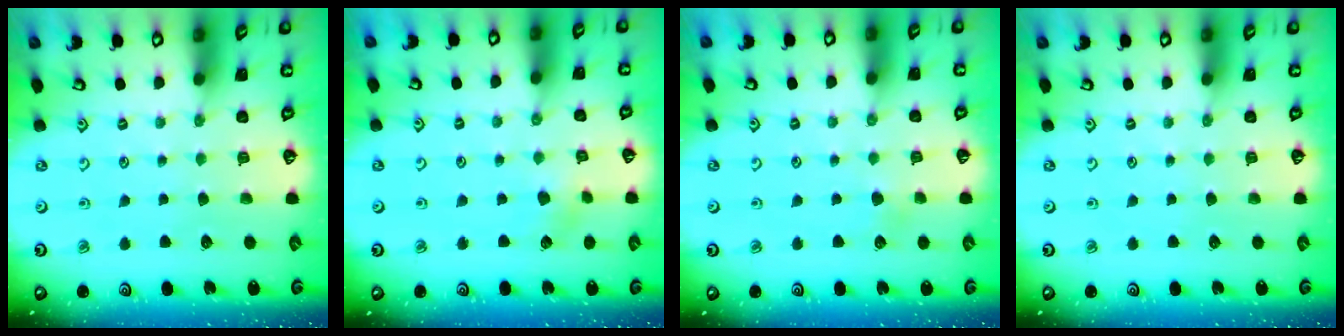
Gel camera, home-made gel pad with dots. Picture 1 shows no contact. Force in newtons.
{"total": 1.8, "press": 1.8, "slide": 0.3}
{"total": 3.0, "press": 3.0, "slide": 0.2}
{"total": 0.0}